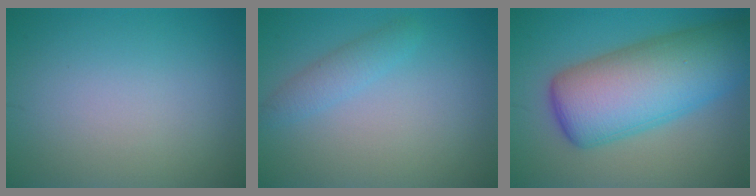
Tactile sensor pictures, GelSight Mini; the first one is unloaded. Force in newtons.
{"total": 1.9, "press": 1.9, "slide": 0.1}
{"total": 11.3, "press": 11.2, "slide": 0.4}